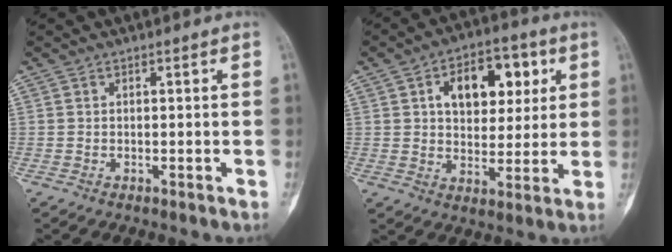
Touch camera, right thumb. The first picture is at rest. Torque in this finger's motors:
{"motor_torque": [0.30, 1.41, 1.46, 0.41, 0.05]}